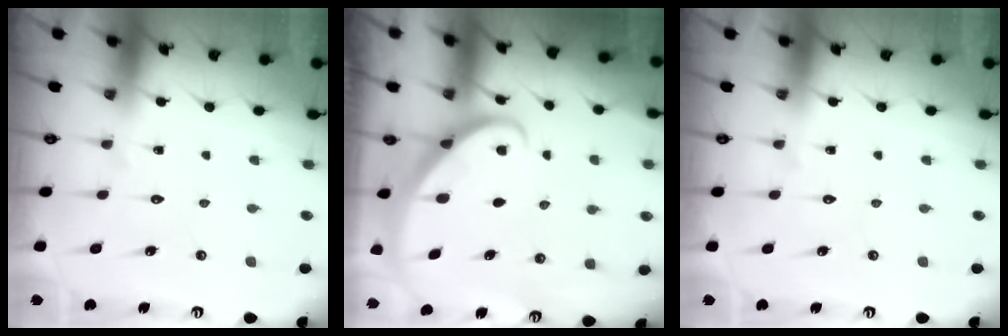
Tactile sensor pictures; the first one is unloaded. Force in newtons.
{"total": 2.8, "press": 2.8, "slide": 0.2}
{"total": 0.0}